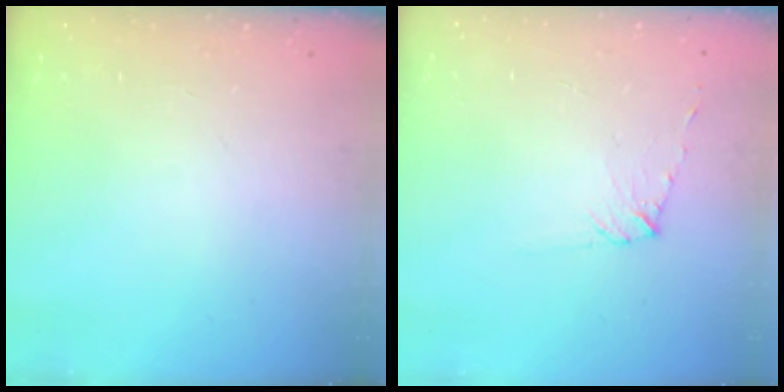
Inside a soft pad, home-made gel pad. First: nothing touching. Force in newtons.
{"total": 5.3, "press": 5.3, "slide": 0.6}